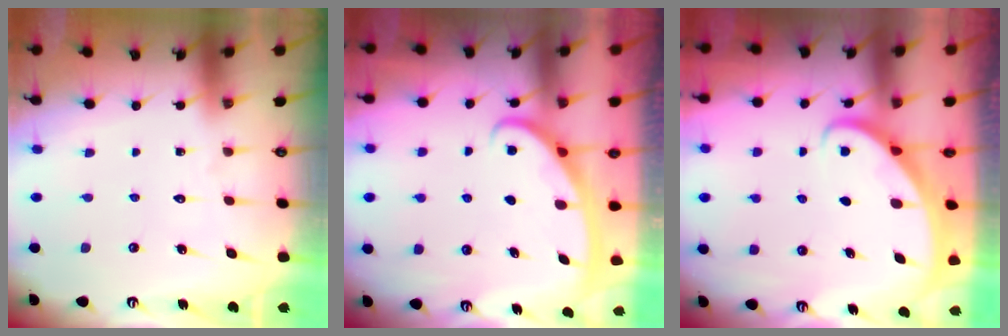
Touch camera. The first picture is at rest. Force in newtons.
{"total": 3.0, "press": 3.0, "slide": 0.4}
{"total": 2.4, "press": 2.4, "slide": 0.2}